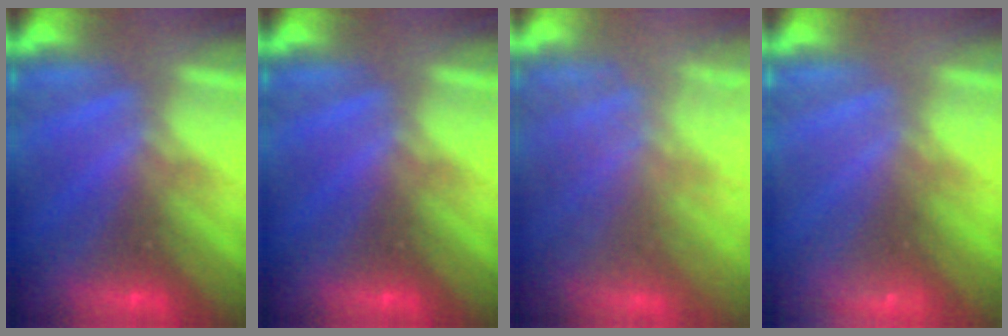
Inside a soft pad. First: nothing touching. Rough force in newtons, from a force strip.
{"total": 0.0}
{"total": 7.8}
{"total": 2.3}